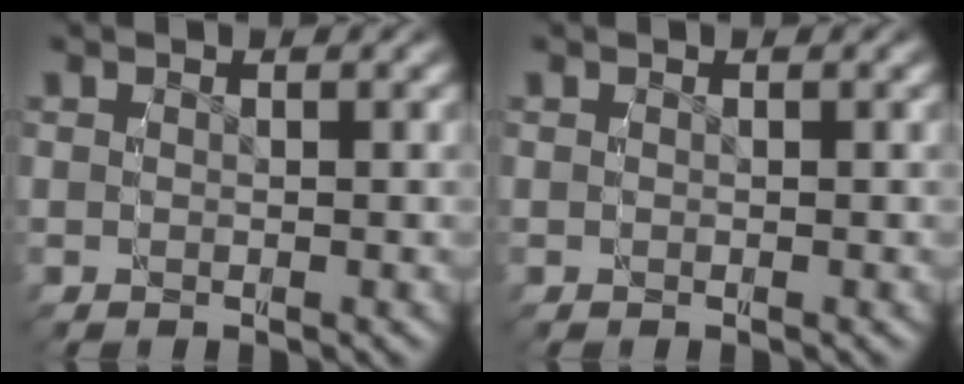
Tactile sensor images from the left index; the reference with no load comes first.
{"total": 0.0}